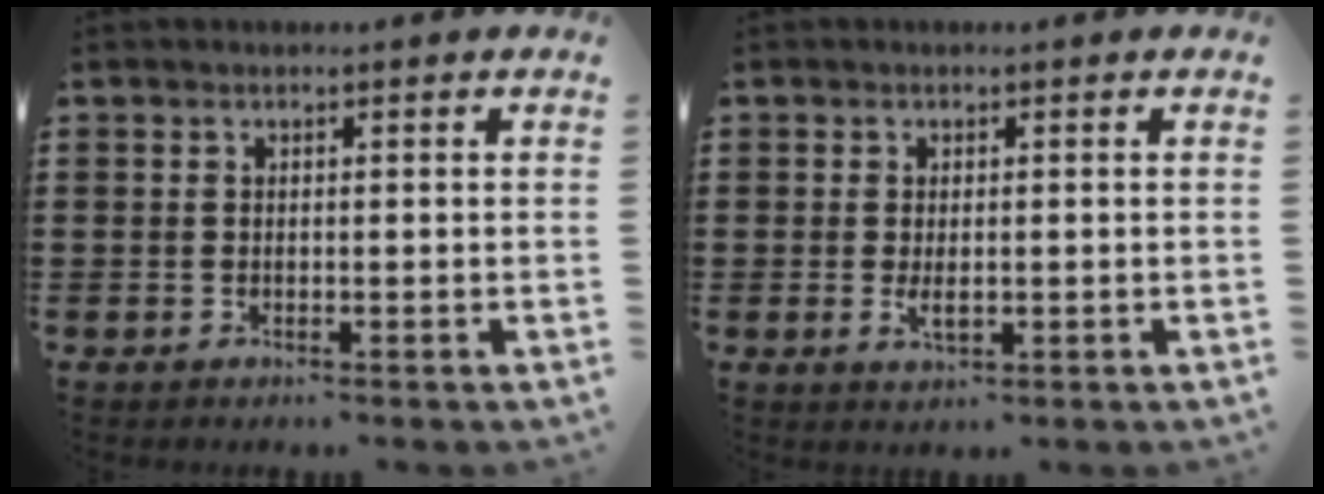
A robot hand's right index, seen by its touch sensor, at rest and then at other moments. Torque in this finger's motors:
{"motor_torque": [1.07, 1.06, 0.06, 0.05]}